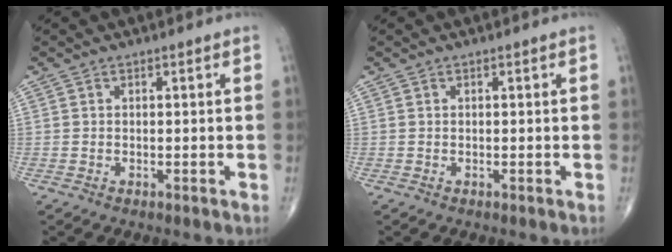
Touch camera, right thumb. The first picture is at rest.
{"total": 0.0}